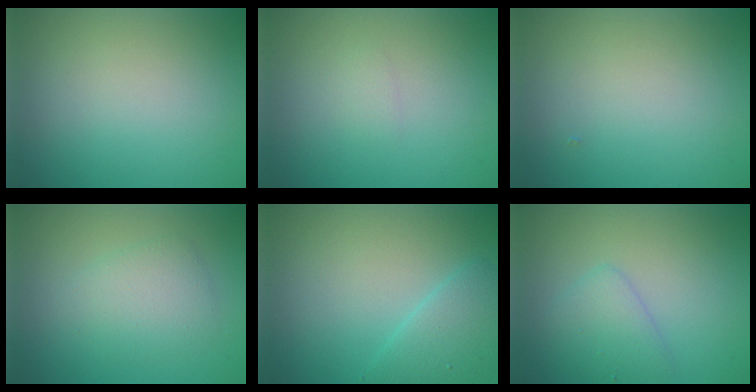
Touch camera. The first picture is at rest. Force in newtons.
{"total": 0.7, "press": 0.7, "slide": 0.0}
{"total": 0.0}
{"total": 2.8, "press": 2.8, "slide": 0.2}
{"total": 2.6, "press": 2.6, "slide": 0.2}
{"total": 2.6, "press": 2.6, "slide": 0.1}